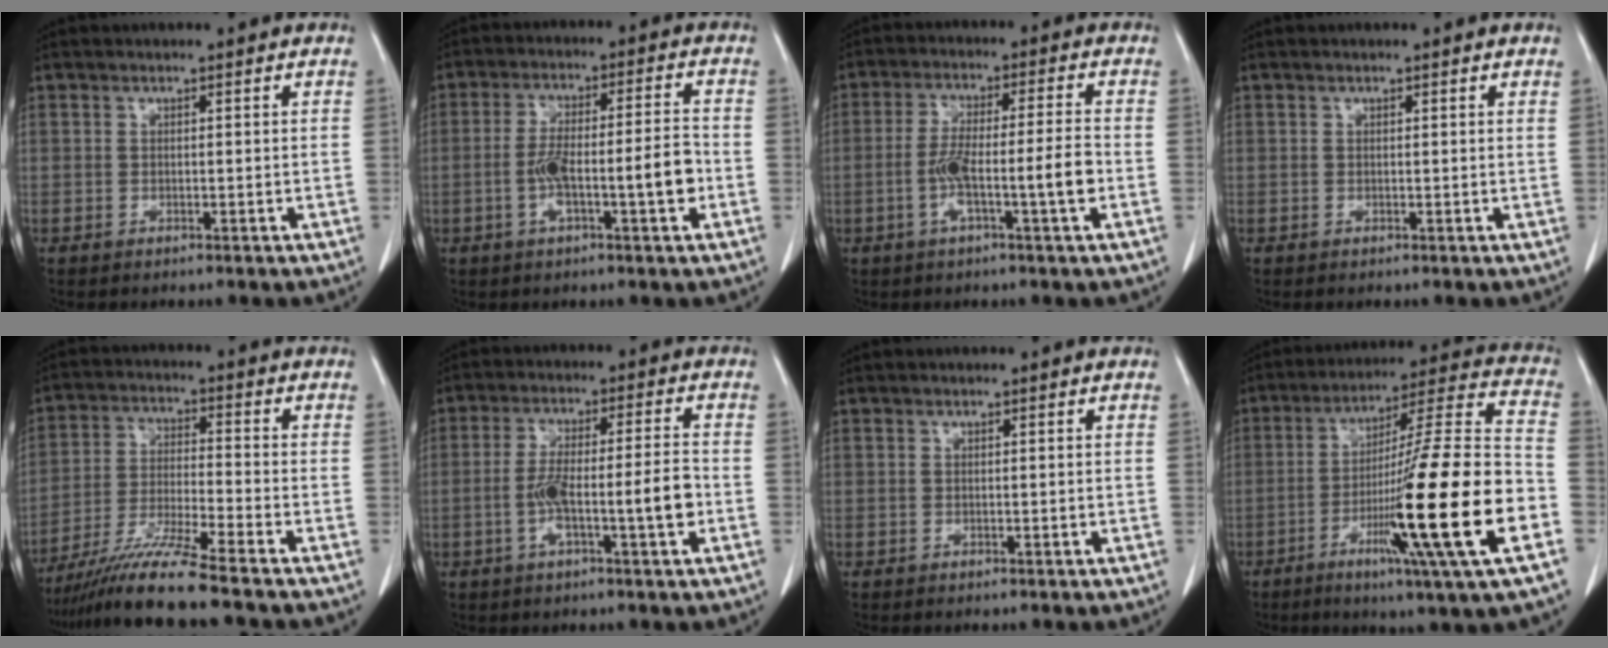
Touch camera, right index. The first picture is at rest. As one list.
[{"total": 9.5, "force": [-2.5, 1.3, 9.1], "torque": [-0.162, 0.019, -0.041]}, {"total": 8.8, "force": [-2.4, 0.1, 8.5], "torque": [-0.158, 0.010, -0.044]}, {"total": 0.0}, {"total": 11.0, "force": [-9.0, -1.5, 6.2], "torque": [-0.116, -0.029, -0.166]}, {"total": 9.2, "force": [-2.4, 0.8, 8.9], "torque": [-0.161, 0.014, -0.042]}, {"total": 0.0}, {"total": 23.7, "force": [-7.7, -0.8, 22.4], "torque": [-0.342, -0.022, -0.136]}]